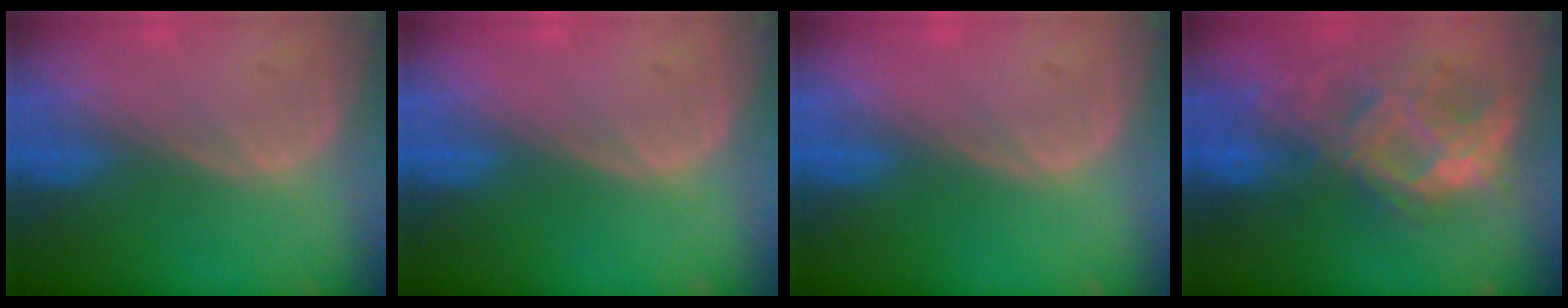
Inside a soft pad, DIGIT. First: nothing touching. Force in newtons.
{"total": 0.0}
{"total": 0.0}
{"total": 9.6, "press": 8.9, "slide": 3.8}